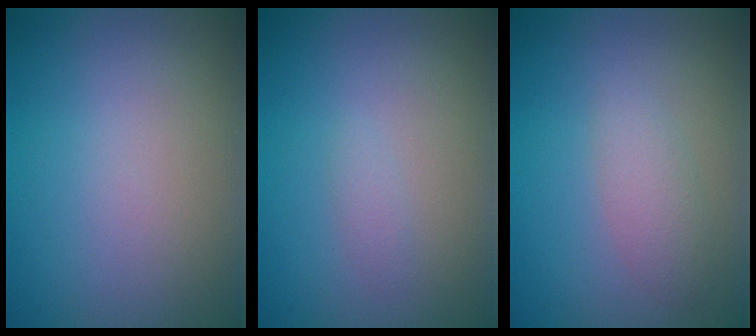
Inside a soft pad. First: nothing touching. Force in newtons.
{"total": 0.6, "press": 0.6, "slide": 0.0}
{"total": 1.8, "press": 1.8, "slide": 0.1}